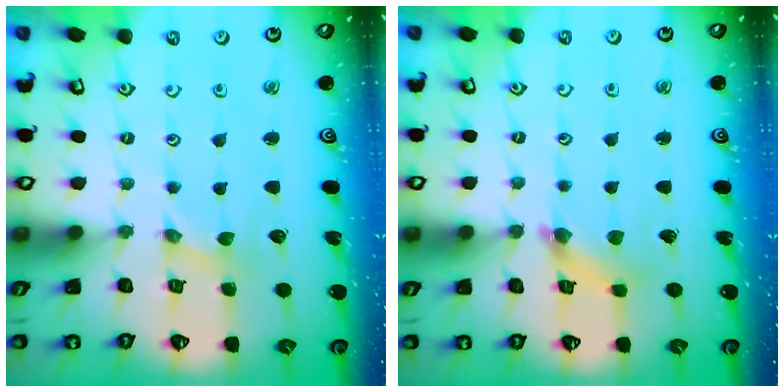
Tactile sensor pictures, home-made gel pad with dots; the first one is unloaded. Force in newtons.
{"total": 2.5, "press": 2.4, "slide": 0.4}